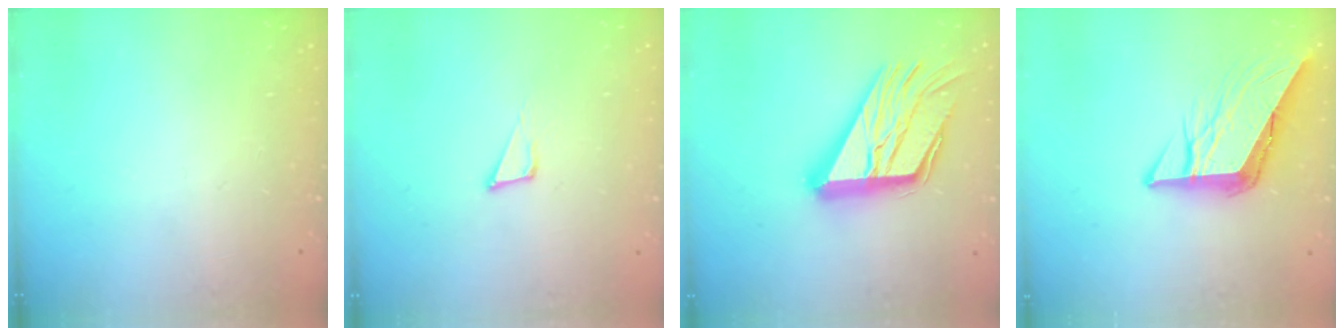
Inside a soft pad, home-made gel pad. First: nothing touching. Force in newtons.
{"total": 4.3, "press": 4.3, "slide": 0.1}
{"total": 23.5, "press": 23.3, "slide": 2.3}
{"total": 9.3, "press": 9.2, "slide": 1.2}